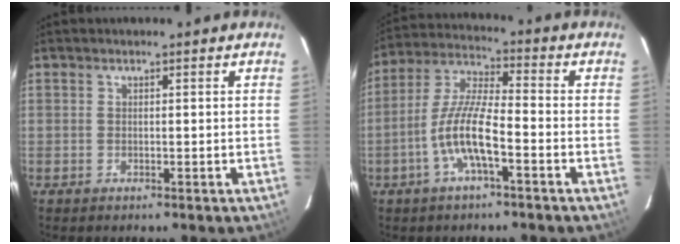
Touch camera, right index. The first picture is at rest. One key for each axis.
{"total": 10.0, "fx": -4.2, "fy": 2.0, "fz": 8.9, "tx": -0.190, "ty": 0.002, "tz": -0.080}